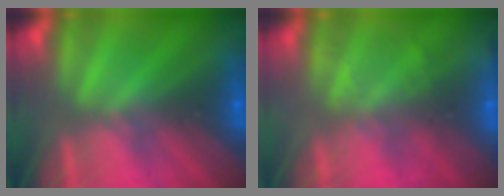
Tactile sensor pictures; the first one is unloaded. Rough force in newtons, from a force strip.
{"total": 2.3}